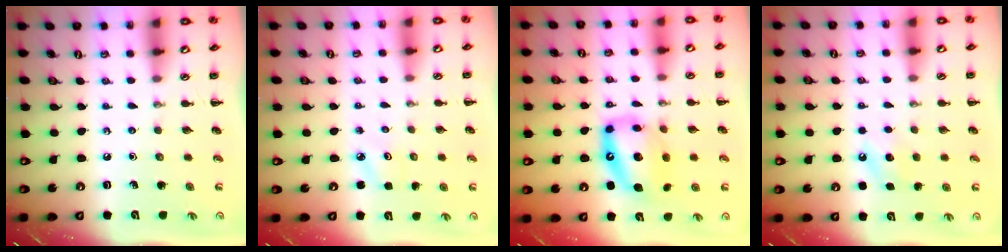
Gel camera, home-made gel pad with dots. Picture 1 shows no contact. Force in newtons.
{"total": 2.3, "press": 2.2, "slide": 0.5}
{"total": 14.2, "press": 13.7, "slide": 3.9}
{"total": 6.2, "press": 6.0, "slide": 1.7}